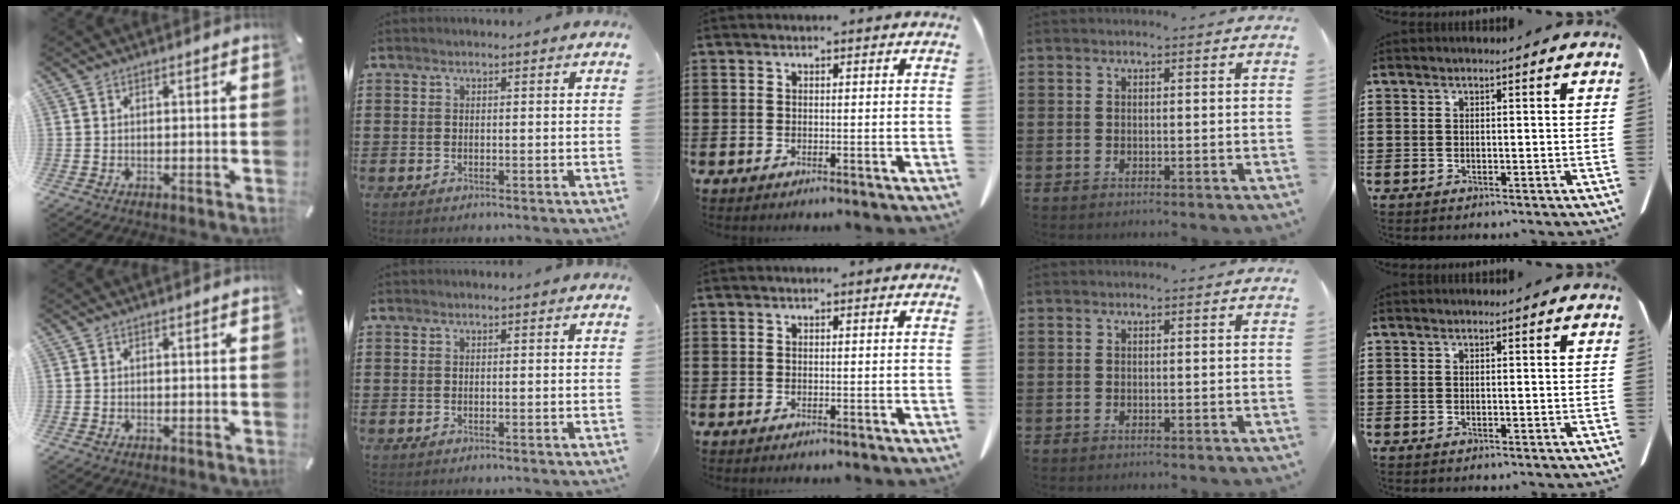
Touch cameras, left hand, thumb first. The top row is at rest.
{}